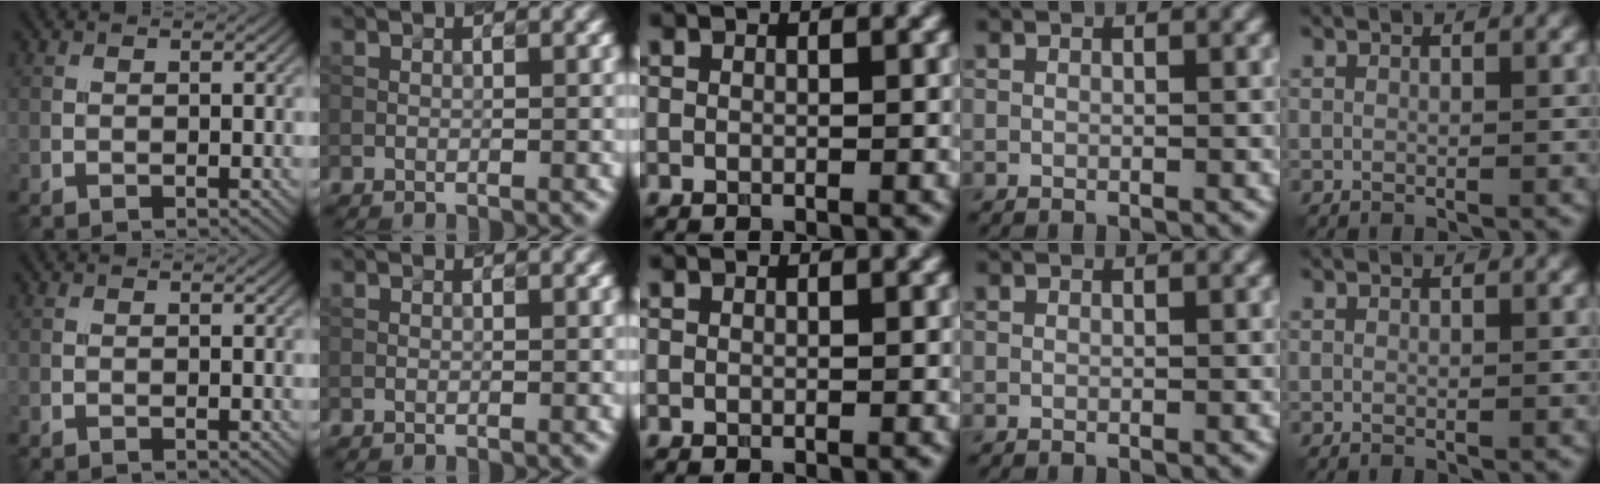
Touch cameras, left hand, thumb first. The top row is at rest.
{}